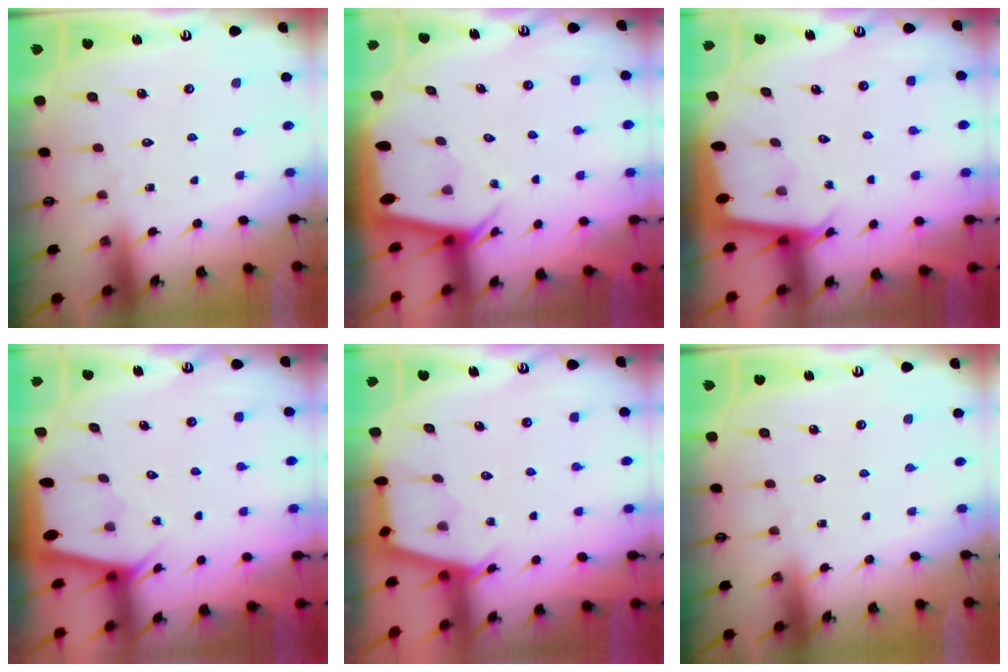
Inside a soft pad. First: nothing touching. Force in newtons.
{"total": 3.1, "press": 3.1, "slide": 0.3}
{"total": 1.9, "press": 1.9, "slide": 0.1}
{"total": 2.1, "press": 2.1, "slide": 0.0}
{"total": 2.8, "press": 2.8, "slide": 0.4}
{"total": 0.0}